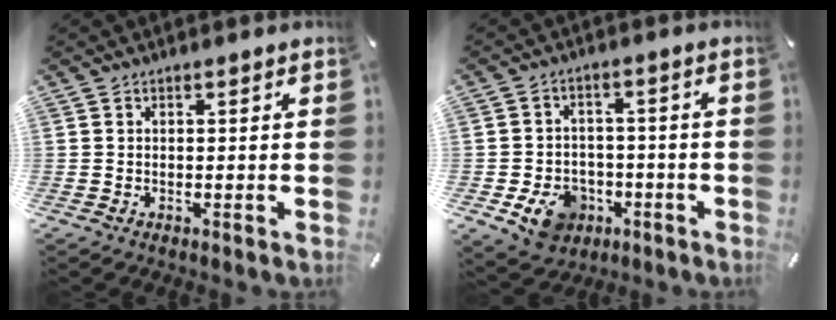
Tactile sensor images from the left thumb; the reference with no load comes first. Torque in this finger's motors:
{"motor_torque": [1.15, 1.40, 0.14, 0.04, 0.11]}